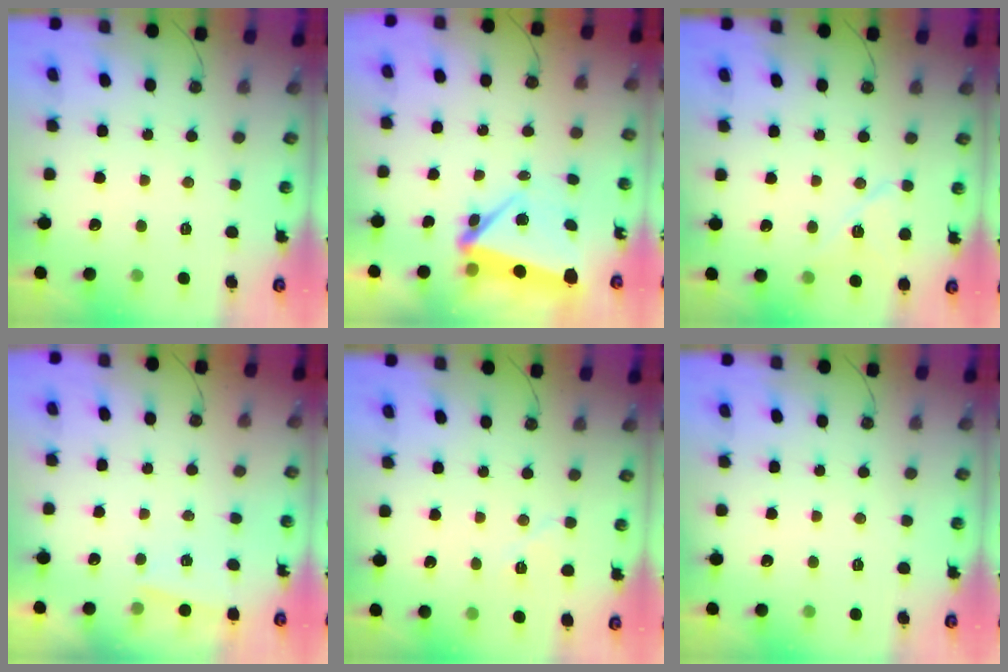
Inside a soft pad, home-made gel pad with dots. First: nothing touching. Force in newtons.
{"total": 5.7, "press": 5.3, "slide": 2.0}
{"total": 10.9, "press": 10.9, "slide": 0.9}
{"total": 1.0, "press": 1.0, "slide": 0.3}
{"total": 5.2, "press": 4.8, "slide": 2.1}
{"total": 0.0}